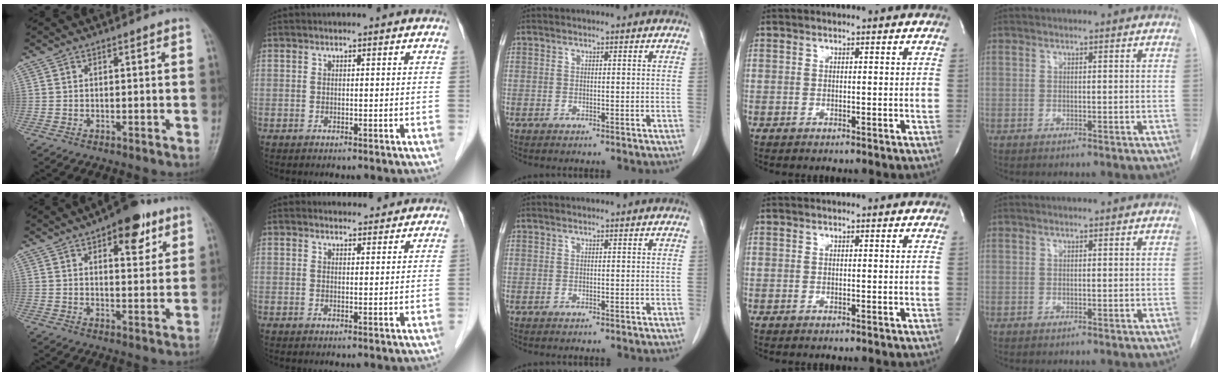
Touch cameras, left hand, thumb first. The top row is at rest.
{"thumb": {"total": 10.4, "force": [5.6, 4.7, 7.4], "torque": [-0.072, -0.021, 0.075]}, "index": {"total": 3.1, "force": [3.0, 1.0, 0.2], "torque": [-0.005, 0.005, 0.036]}}